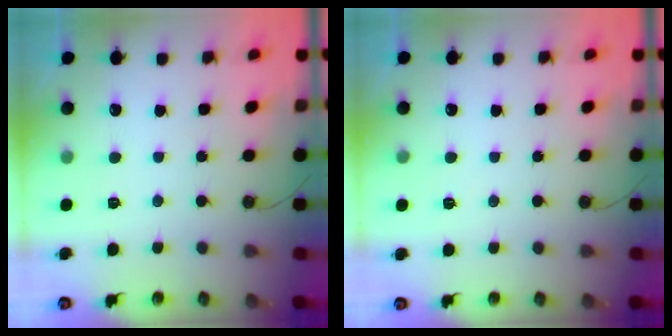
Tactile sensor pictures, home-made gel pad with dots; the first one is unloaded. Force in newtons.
{"total": 4.6, "press": 1.3, "slide": 4.4}